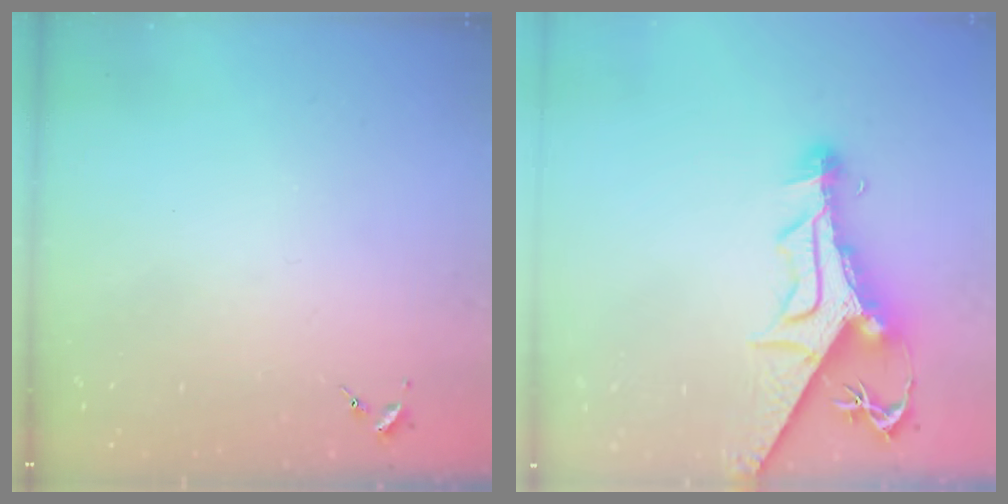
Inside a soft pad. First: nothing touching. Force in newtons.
{"total": 13.8, "press": 13.7, "slide": 1.5}